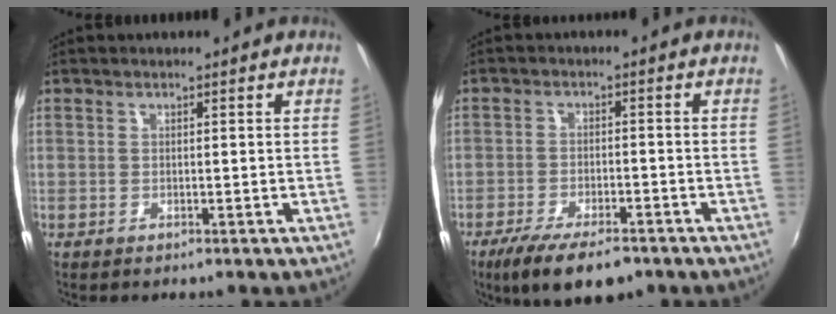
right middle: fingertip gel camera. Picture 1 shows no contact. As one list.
[{"total": 10.9, "force": [-7.8, 3.6, 6.7], "torque": [-0.148, -0.026, -0.129]}]